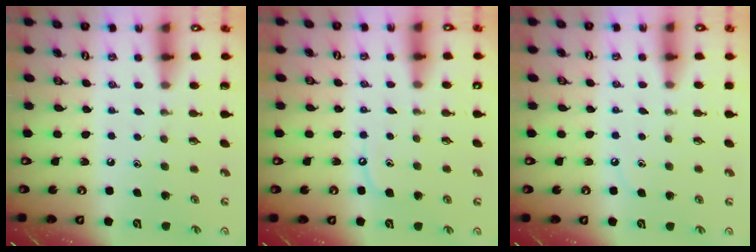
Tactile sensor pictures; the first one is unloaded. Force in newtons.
{"total": 6.8, "press": 6.7, "slide": 0.7}
{"total": 4.4, "press": 4.3, "slide": 0.7}